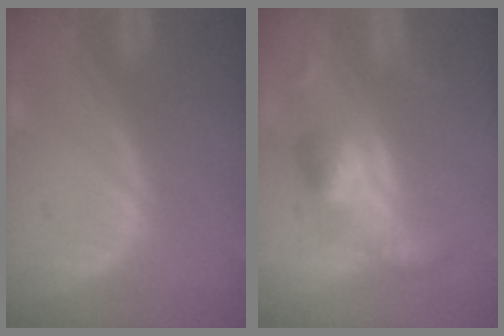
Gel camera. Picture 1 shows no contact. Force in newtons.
{"total": 5.5, "press": 5.3, "slide": 1.5}